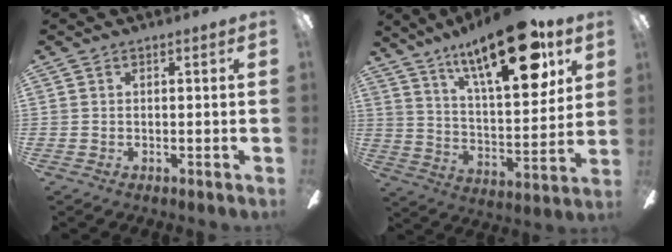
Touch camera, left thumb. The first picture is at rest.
{"total": 23.5, "force": [14.4, 8.2, 16.7], "torque": [-0.258, -0.073, 0.231]}